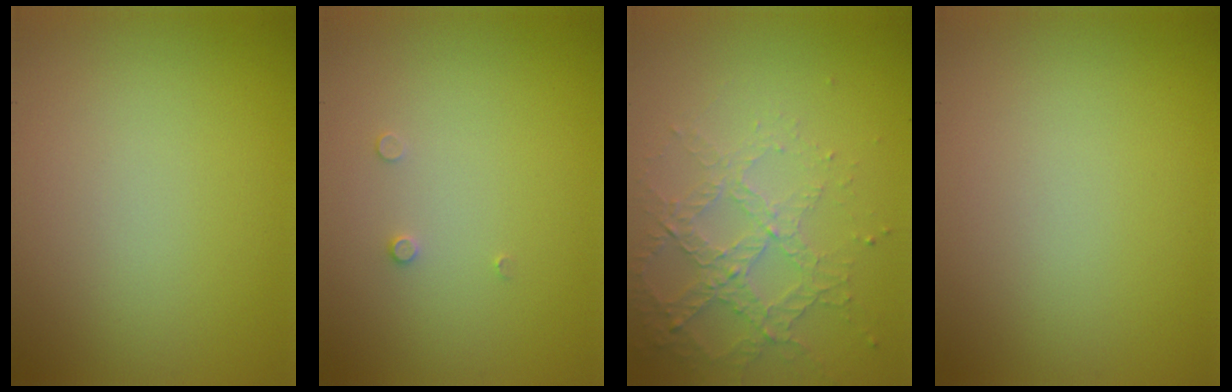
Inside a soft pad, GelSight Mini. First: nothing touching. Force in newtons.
{"total": 0.6, "press": 0.6, "slide": 0.2}
{"total": 4.5, "press": 3.1, "slide": 3.2}
{"total": 0.0}